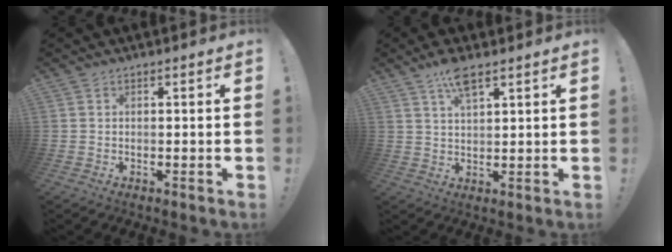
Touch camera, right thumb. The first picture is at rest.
{"total": 6.7, "force": [4.5, 2.0, 4.5], "torque": [-0.076, -0.021, 0.078]}